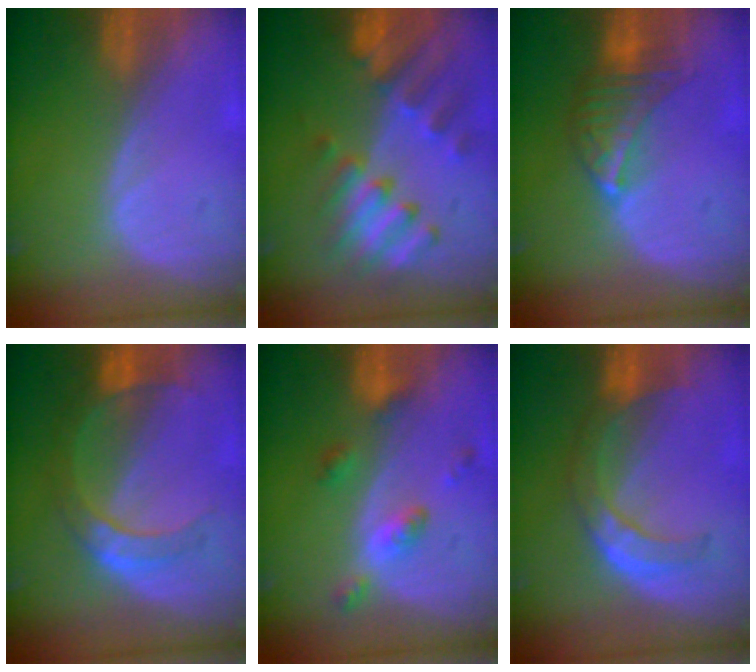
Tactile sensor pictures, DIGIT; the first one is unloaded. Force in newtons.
{"total": 8.9, "press": 8.3, "slide": 3.5}
{"total": 6.8, "press": 6.2, "slide": 2.8}
{"total": 7.1, "press": 6.5, "slide": 2.9}
{"total": 5.2, "press": 4.7, "slide": 2.3}
{"total": 7.7, "press": 6.6, "slide": 4.0}